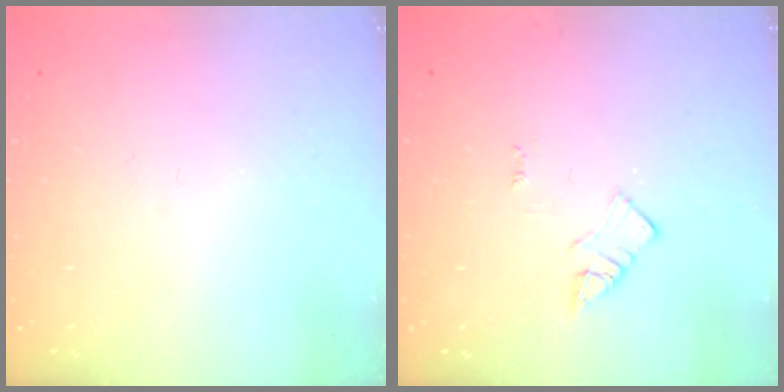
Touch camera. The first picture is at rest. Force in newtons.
{"total": 2.1, "press": 2.1, "slide": 0.3}